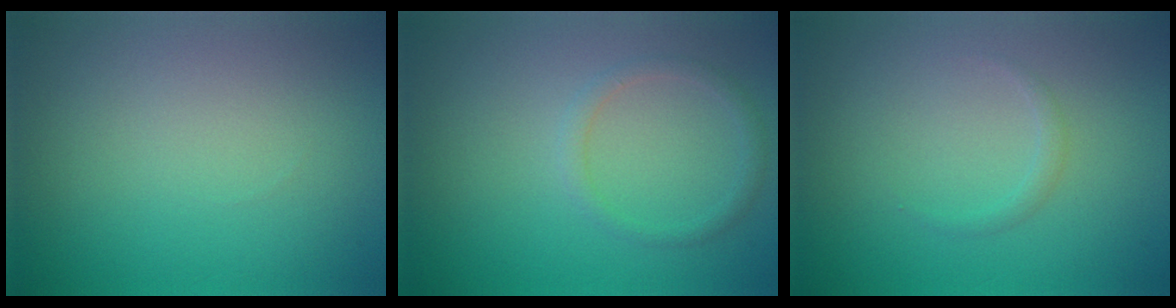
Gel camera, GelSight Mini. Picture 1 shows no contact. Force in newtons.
{"total": 1.3, "press": 1.3, "slide": 0.0}
{"total": 0.7, "press": 0.7, "slide": 0.0}